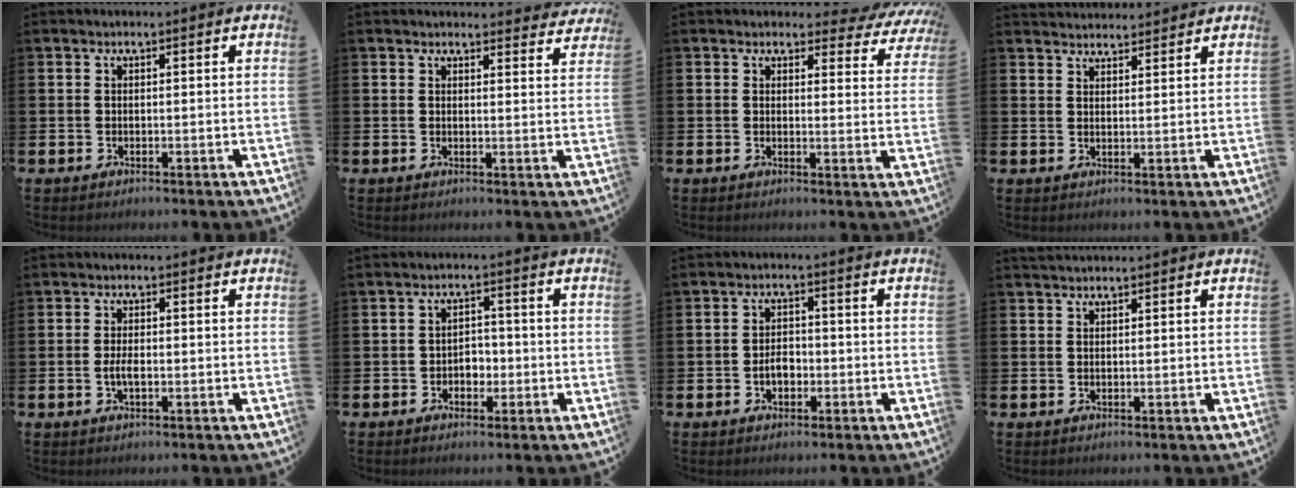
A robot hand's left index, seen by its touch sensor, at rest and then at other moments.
{"total": 2.5, "force": [2.5, 0.3, 0.0], "torque": [0.004, -0.017, 0.043]}
{"total": 2.6, "force": [2.2, 1.4, 0.6], "torque": [-0.006, -0.021, 0.030]}
{"total": 2.9, "force": [2.8, 0.4, -0.2], "torque": [-0.001, -0.016, 0.053]}
{"total": 2.2, "force": [-0.4, 0.9, 2.0], "torque": [-0.036, 0.000, -0.007]}
{"total": 2.5, "force": [-0.9, 2.0, 1.1], "torque": [-0.017, 0.003, -0.024]}
{"total": 2.9, "force": [-0.8, 1.9, 2.0], "torque": [-0.030, 0.000, -0.019]}
{"total": 1.3, "force": [1.2, 0.2, 0.2], "torque": [-0.005, 0.002, 0.024]}